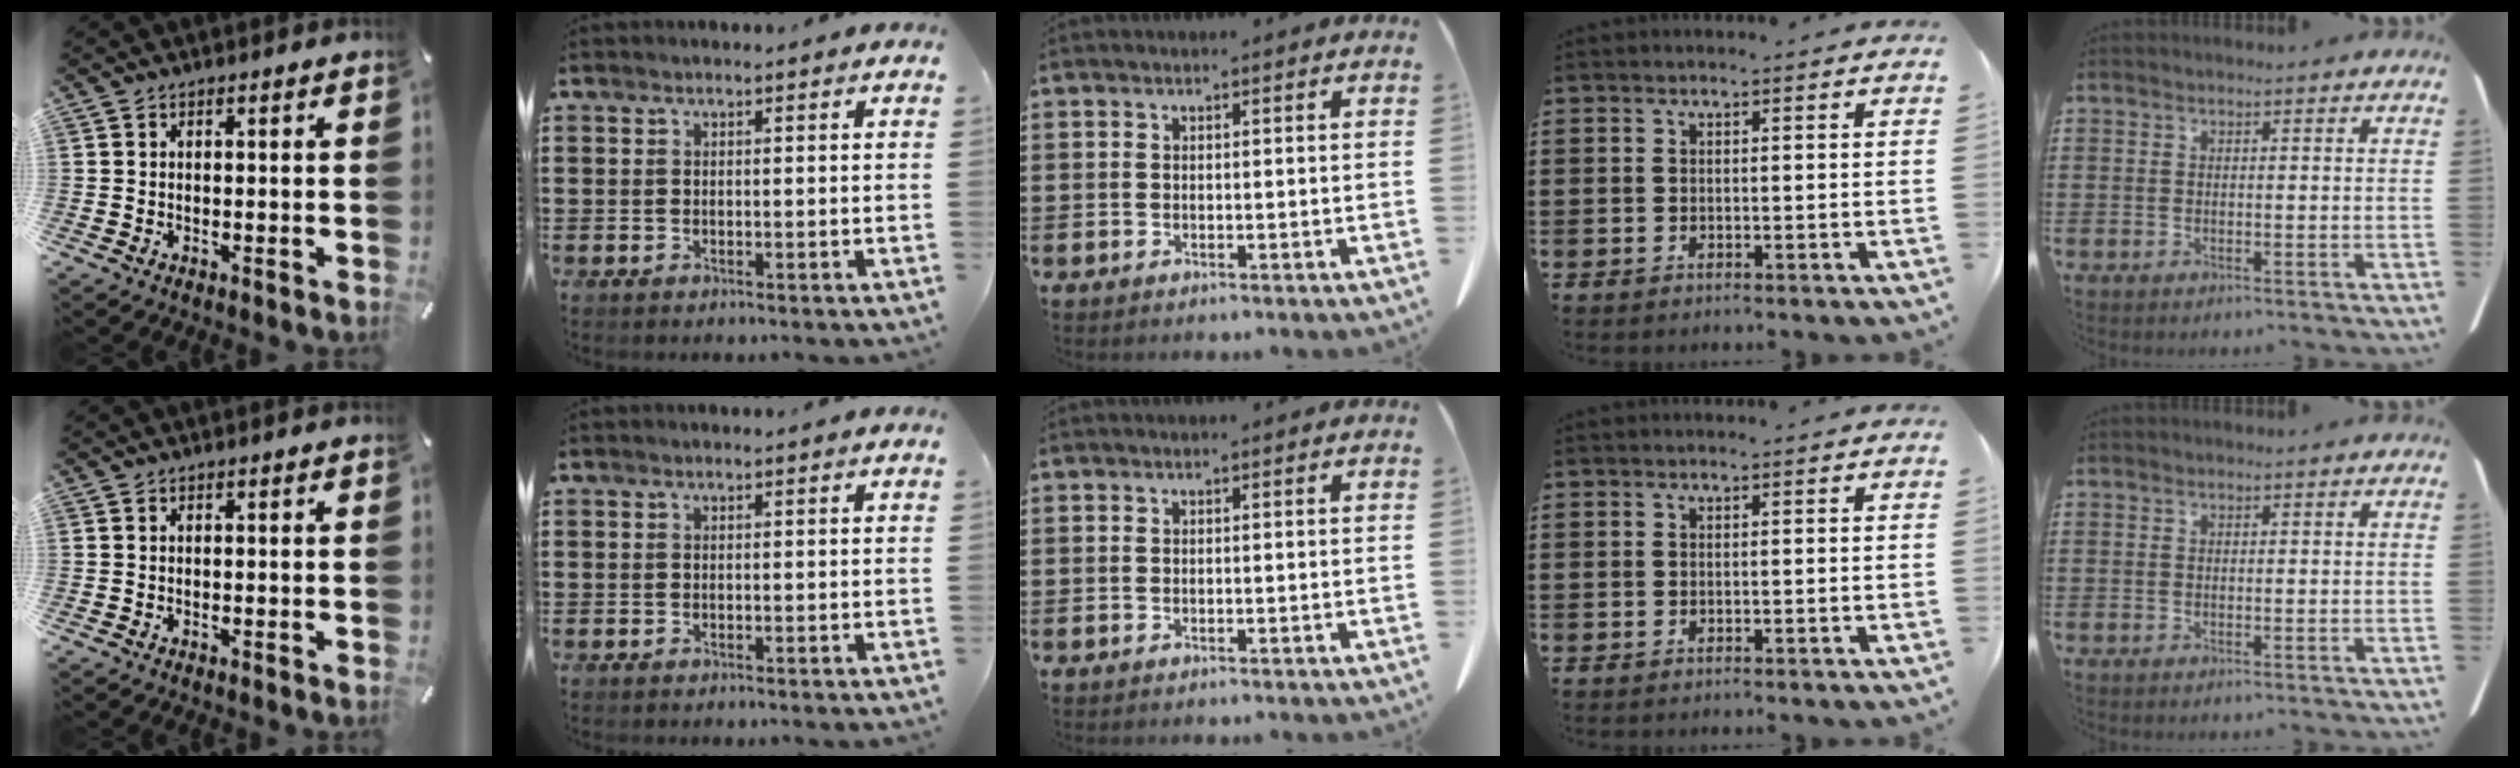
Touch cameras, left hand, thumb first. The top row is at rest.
{}